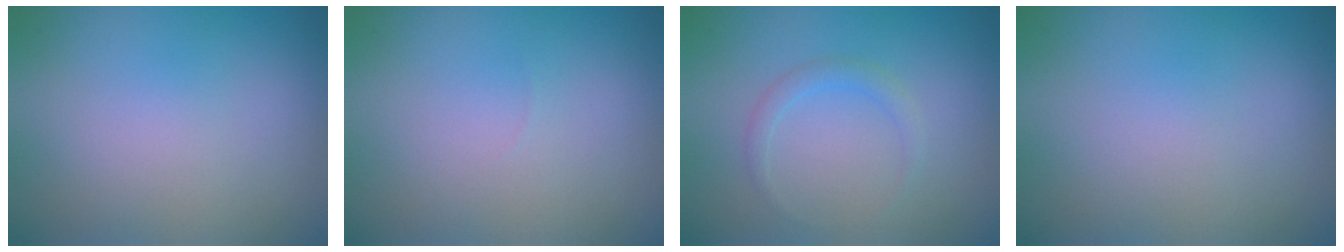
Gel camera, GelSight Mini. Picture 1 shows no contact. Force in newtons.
{"total": 0.0}
{"total": 1.2, "press": 1.2, "slide": 0.0}
{"total": 0.0}